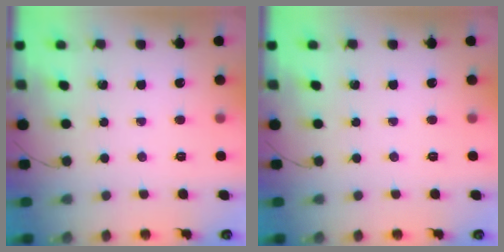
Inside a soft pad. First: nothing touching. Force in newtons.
{"total": 0.0}